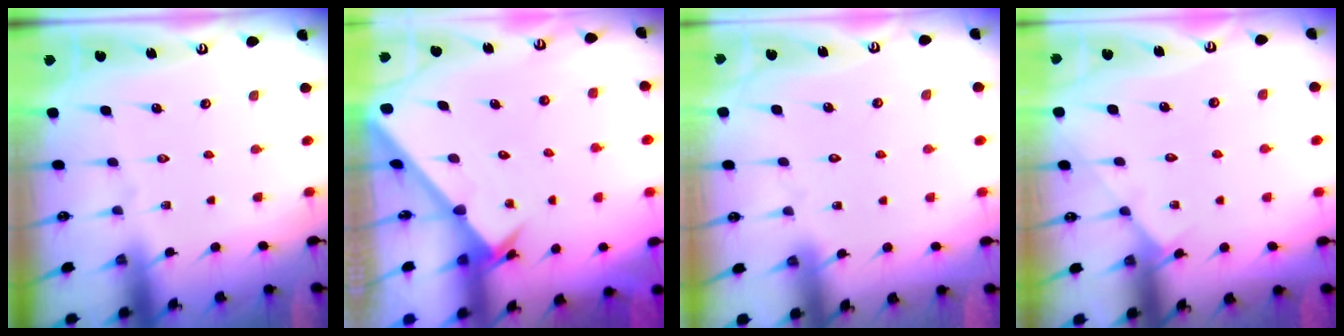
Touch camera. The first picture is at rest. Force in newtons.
{"total": 2.6, "press": 2.6, "slide": 0.2}
{"total": 1.9, "press": 1.9, "slide": 0.1}
{"total": 2.8, "press": 2.7, "slide": 0.4}